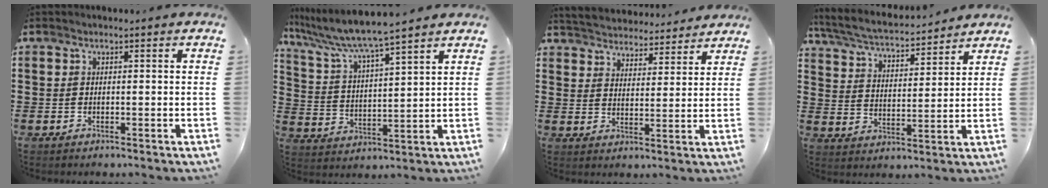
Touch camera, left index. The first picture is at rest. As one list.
[{"total": 6.4, "force": [5.8, -0.3, 2.7], "torque": [-0.080, -0.039, 0.094]}, {"total": 4.2, "force": [4.1, 0.2, -0.5], "torque": [-0.014, -0.029, 0.070]}, {"total": 4.7, "force": [4.4, 0.5, 1.6], "torque": [-0.054, -0.031, 0.070]}]